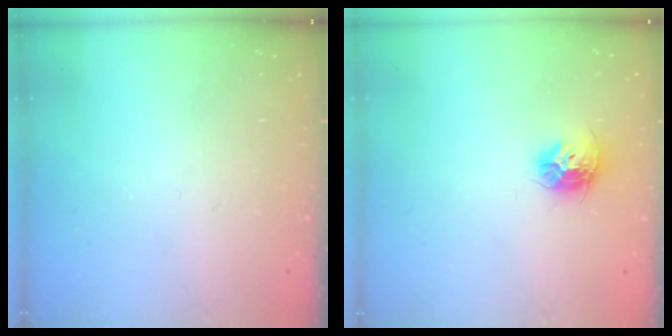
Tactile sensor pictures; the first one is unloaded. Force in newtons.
{"total": 9.9, "press": 9.8, "slide": 0.5}